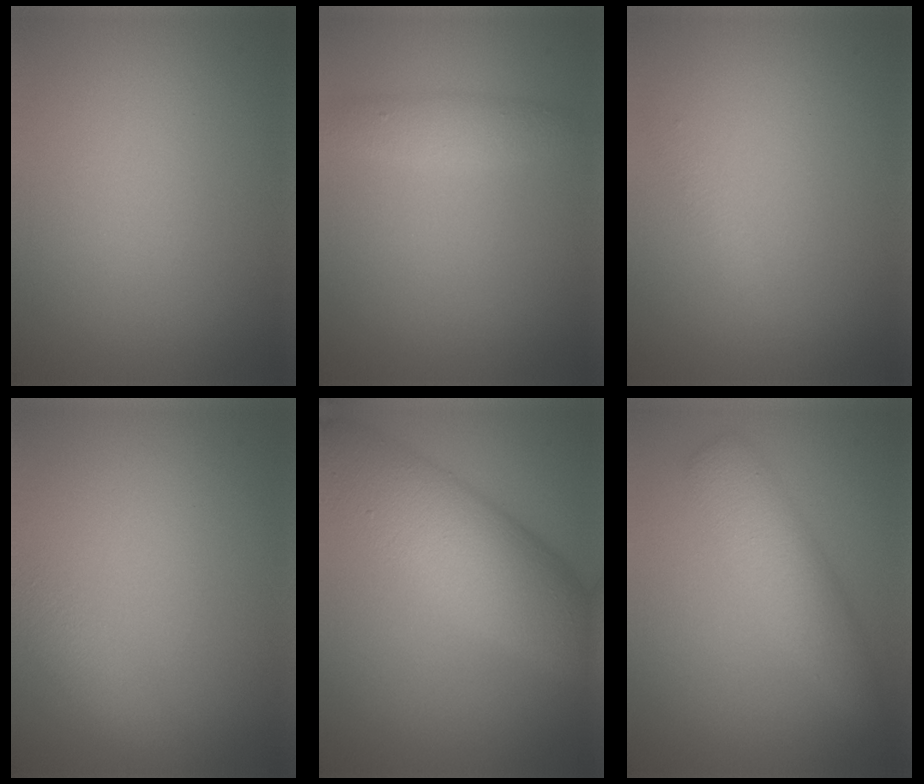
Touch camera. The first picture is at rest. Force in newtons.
{"total": 1.9, "press": 1.9, "slide": 0.1}
{"total": 0.8, "press": 0.8, "slide": 0.1}
{"total": 2.5, "press": 2.5, "slide": 0.1}
{"total": 8.5, "press": 8.5, "slide": 0.2}
{"total": 4.0, "press": 4.0, "slide": 0.0}